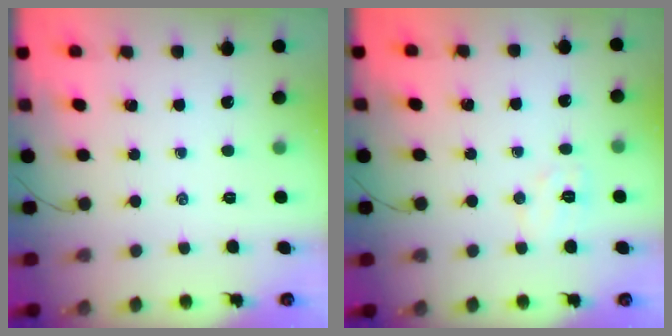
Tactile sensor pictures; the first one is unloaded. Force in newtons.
{"total": 5.2, "press": 5.1, "slide": 1.1}